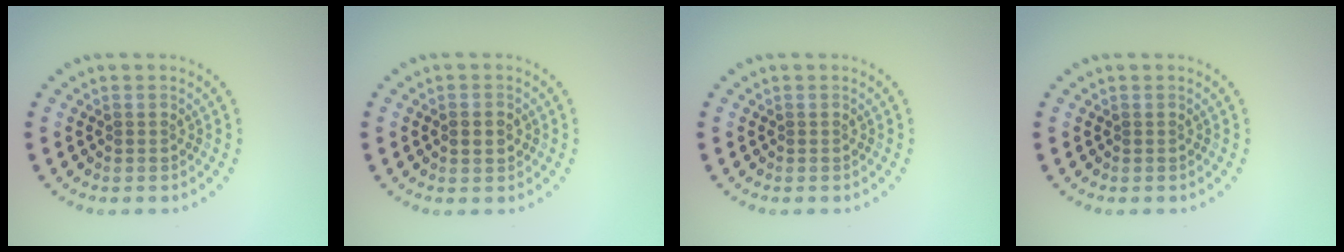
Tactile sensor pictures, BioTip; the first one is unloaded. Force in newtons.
{"total": 2.2, "press": 2.2, "slide": 0.1}
{"total": 0.0}
{"total": 0.0}